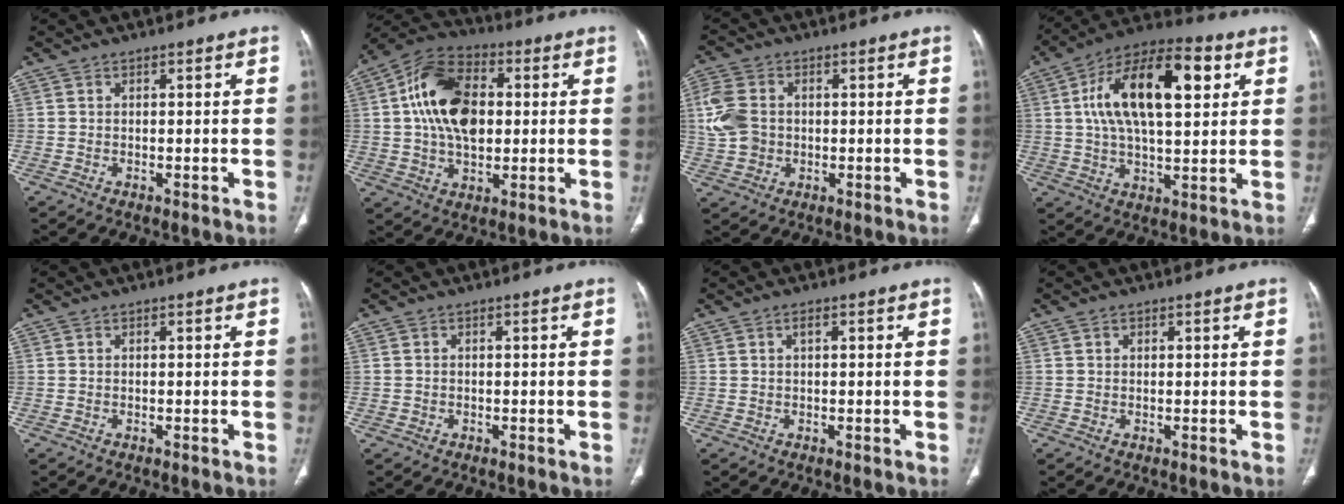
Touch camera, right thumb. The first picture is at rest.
{"total": 16.7, "force": [2.2, 10.5, 12.7], "torque": [-0.209, 0.016, 0.033]}
{"total": 8.4, "force": [0.6, 6.7, 5.1], "torque": [-0.109, 0.006, 0.010]}
{"total": 20.5, "force": [5.6, 9.4, 17.4], "torque": [-0.282, 0.014, 0.085]}
{"total": 0.0}
{"total": 0.6, "force": [-0.1, 0.6, 0.1], "torque": [0.001, 0.004, -0.003]}
{"total": 1.1, "force": [0.4, 0.5, 0.9], "torque": [-0.016, 0.003, 0.005]}
{"total": 0.6, "force": [0.3, 0.5, 0.2], "torque": [0.001, 0.000, 0.005]}